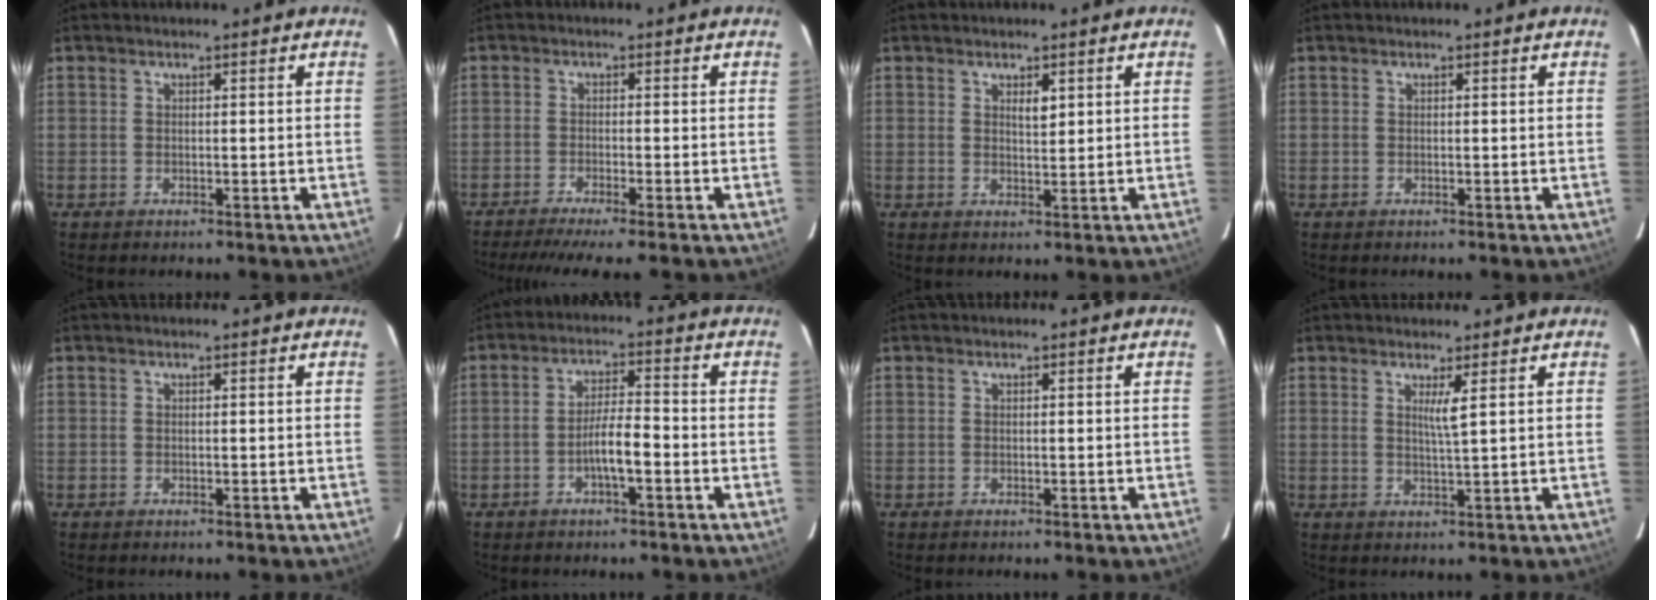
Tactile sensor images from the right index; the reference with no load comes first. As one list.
[{"total": 8.8, "force": [-7.4, -0.7, 4.6], "torque": [-0.053, -0.019, -0.112]}, {"total": 1.9, "force": [0.9, 0.6, 1.5], "torque": [-0.027, -0.001, 0.017]}, {"total": 0.0}, {"total": 0.0}, {"total": 5.2, "force": [-1.9, 0.8, 4.7], "torque": [-0.088, 0.011, -0.035]}, {"total": 0.0}, {"total": 2.1, "force": [0.9, -0.6, 1.8], "torque": [-0.036, -0.011, 0.019]}]